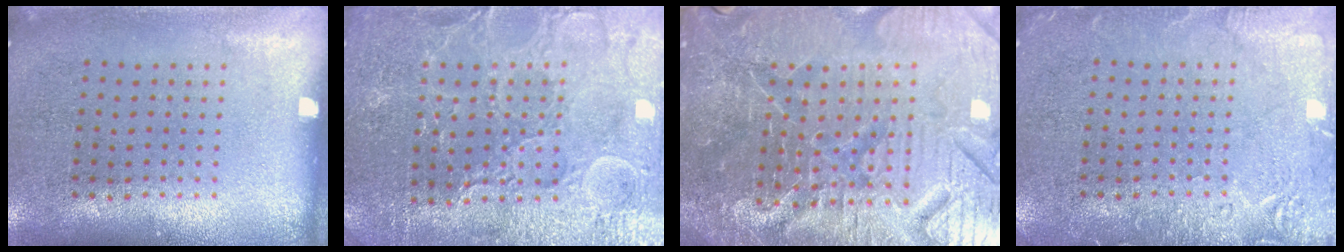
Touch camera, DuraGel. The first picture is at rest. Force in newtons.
{"total": 4.3, "press": 4.1, "slide": 1.3}
{"total": 6.8, "press": 6.1, "slide": 3.0}
{"total": 2.9, "press": 2.9, "slide": 0.4}